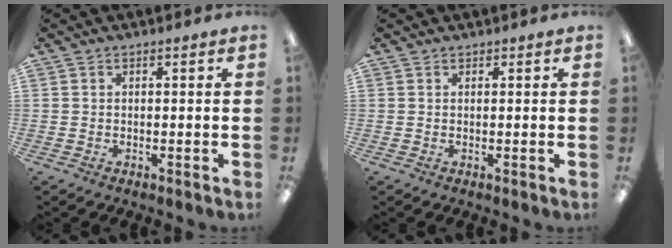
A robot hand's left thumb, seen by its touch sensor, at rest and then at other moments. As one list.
[{"total": 0.6, "force": [0.6, 0.2, 0.0], "torque": [-0.001, 0.001, 0.011]}]